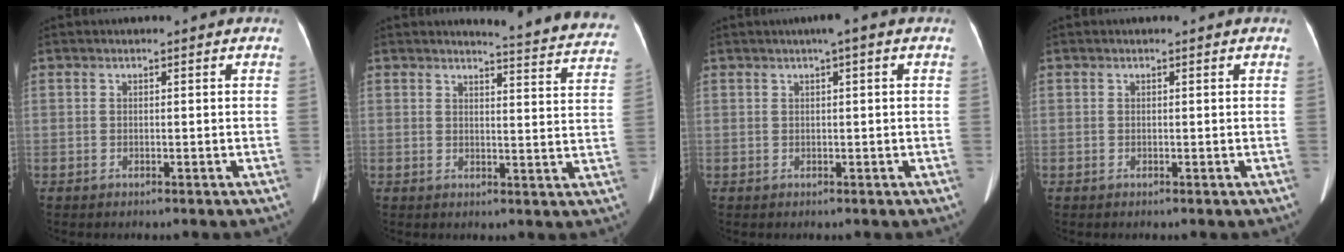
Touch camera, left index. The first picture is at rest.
{"total": 13.8, "force": [13.6, 0.4, 2.6], "torque": [-0.016, -0.083, 0.125]}
{"total": 2.1, "force": [1.1, -0.2, 1.8], "torque": [-0.033, 0.009, 0.016]}
{"total": 0.7, "force": [0.6, 0.1, 0.1], "torque": [-0.010, 0.005, 0.005]}